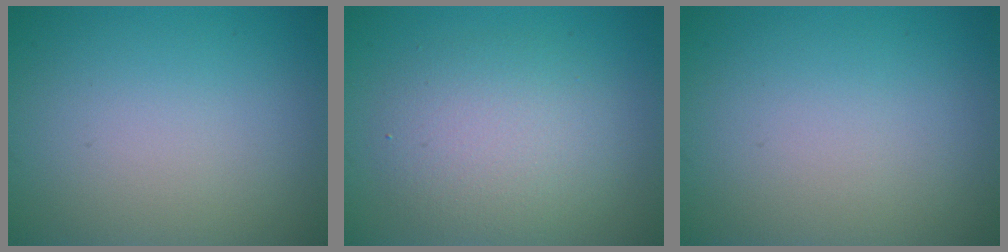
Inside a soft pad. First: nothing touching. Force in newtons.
{"total": 4.4, "press": 4.4, "slide": 0.3}
{"total": 0.0}